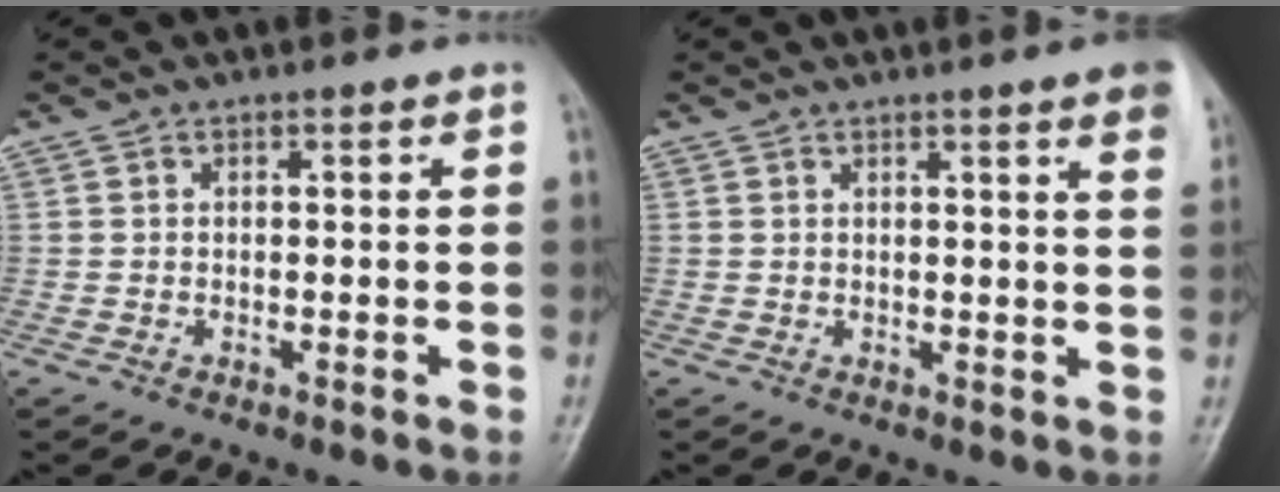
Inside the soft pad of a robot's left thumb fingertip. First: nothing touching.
{"total": 6.8, "force": [4.2, 0.4, 5.3], "torque": [-0.053, -0.008, 0.041]}